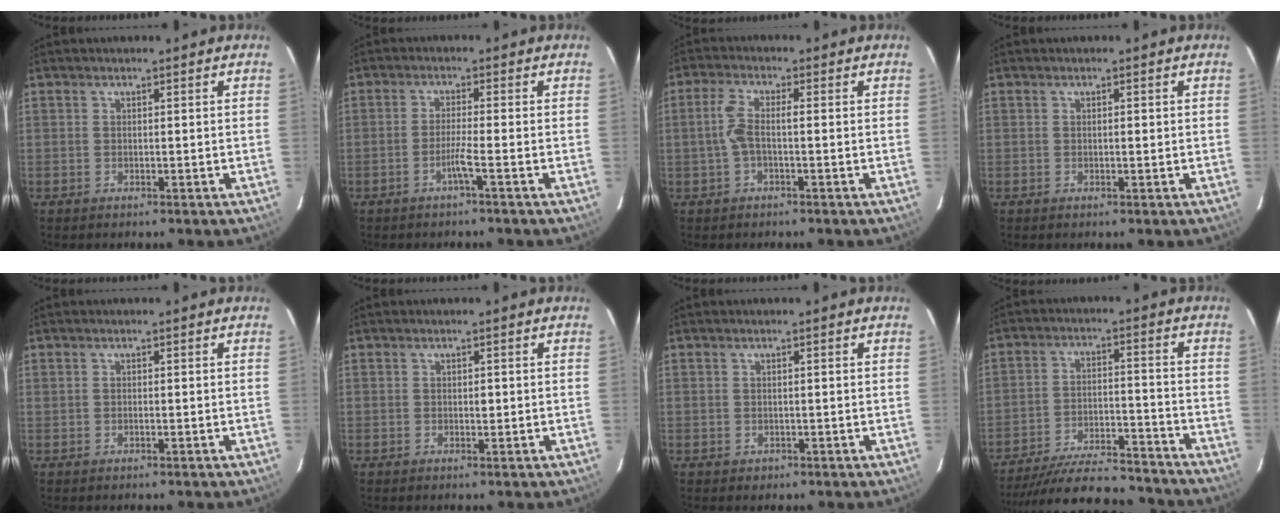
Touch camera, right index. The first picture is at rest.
{"total": 2.7, "force": [-1.4, -0.8, 2.2], "torque": [-0.044, -0.003, -0.029]}
{"total": 4.0, "force": [-0.4, 0.9, 3.9], "torque": [-0.089, 0.013, -0.008]}
{"total": 0.6, "force": [0.0, 0.1, 0.6], "torque": [-0.011, 0.000, 0.001]}
{"total": 0.0}
{"total": 0.6, "force": [0.0, 0.3, 0.5], "torque": [-0.009, 0.000, 0.000]}
{"total": 0.6, "force": [0.1, 0.6, 0.3], "torque": [0.000, 0.001, 0.002]}
{"total": 17.1, "force": [-16.0, 2.6, 5.5], "torque": [-0.111, -0.008, -0.240]}